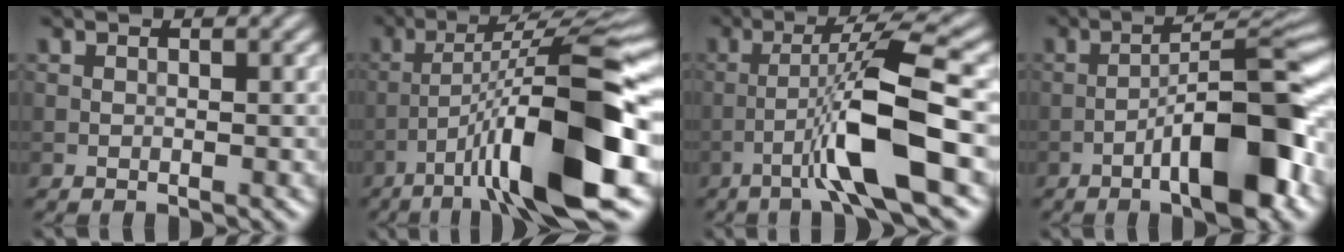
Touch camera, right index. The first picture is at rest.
{"total": 12.6, "force": [-5.1, 1.8, 11.3], "torque": [-0.176, 0.022, -0.079]}
{"total": 7.8, "force": [-2.8, 0.4, 7.3], "torque": [-0.130, 0.019, -0.054]}
{"total": 10.1, "force": [-4.4, 2.3, 8.7], "torque": [-0.122, 0.027, -0.072]}